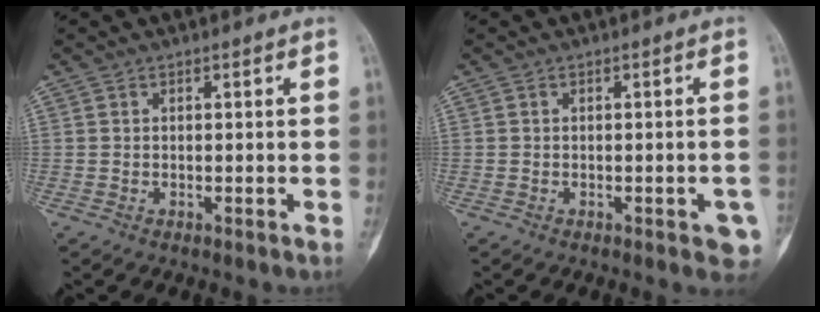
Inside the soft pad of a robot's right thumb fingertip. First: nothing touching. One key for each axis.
{"total": 4.4, "fx": -1.8, "fy": 1.6, "fz": 3.6, "tx": -0.030, "ty": 0.006, "tz": -0.017}